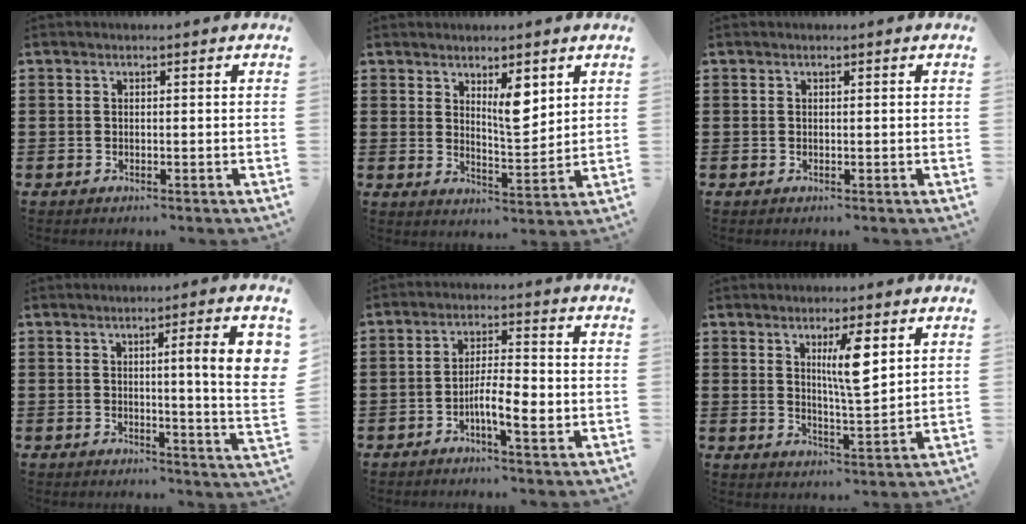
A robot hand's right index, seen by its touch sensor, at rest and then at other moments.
{"total": 6.2, "force": [3.6, 2.2, 4.7], "torque": [-0.075, -0.012, 0.057]}
{"total": 0.0}
{"total": 8.3, "force": [2.2, 0.3, 8.0], "torque": [-0.125, -0.012, 0.029]}
{"total": 6.1, "force": [-2.1, 1.4, 5.6], "torque": [-0.101, 0.002, -0.039]}
{"total": 6.7, "force": [2.8, 1.3, 6.0], "torque": [-0.100, -0.004, 0.039]}